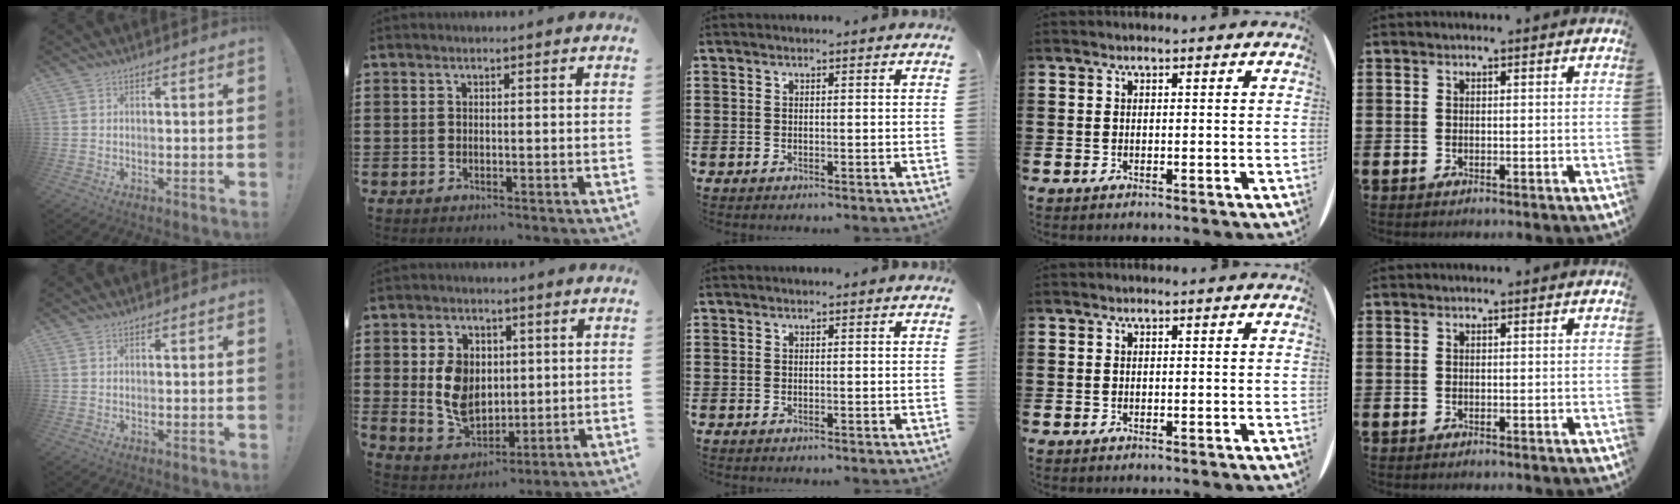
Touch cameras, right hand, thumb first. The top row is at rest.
{"index": {"total": 8.0, "force": [1.1, 6.2, 4.8], "torque": [-0.107, 0.008, 0.017]}}